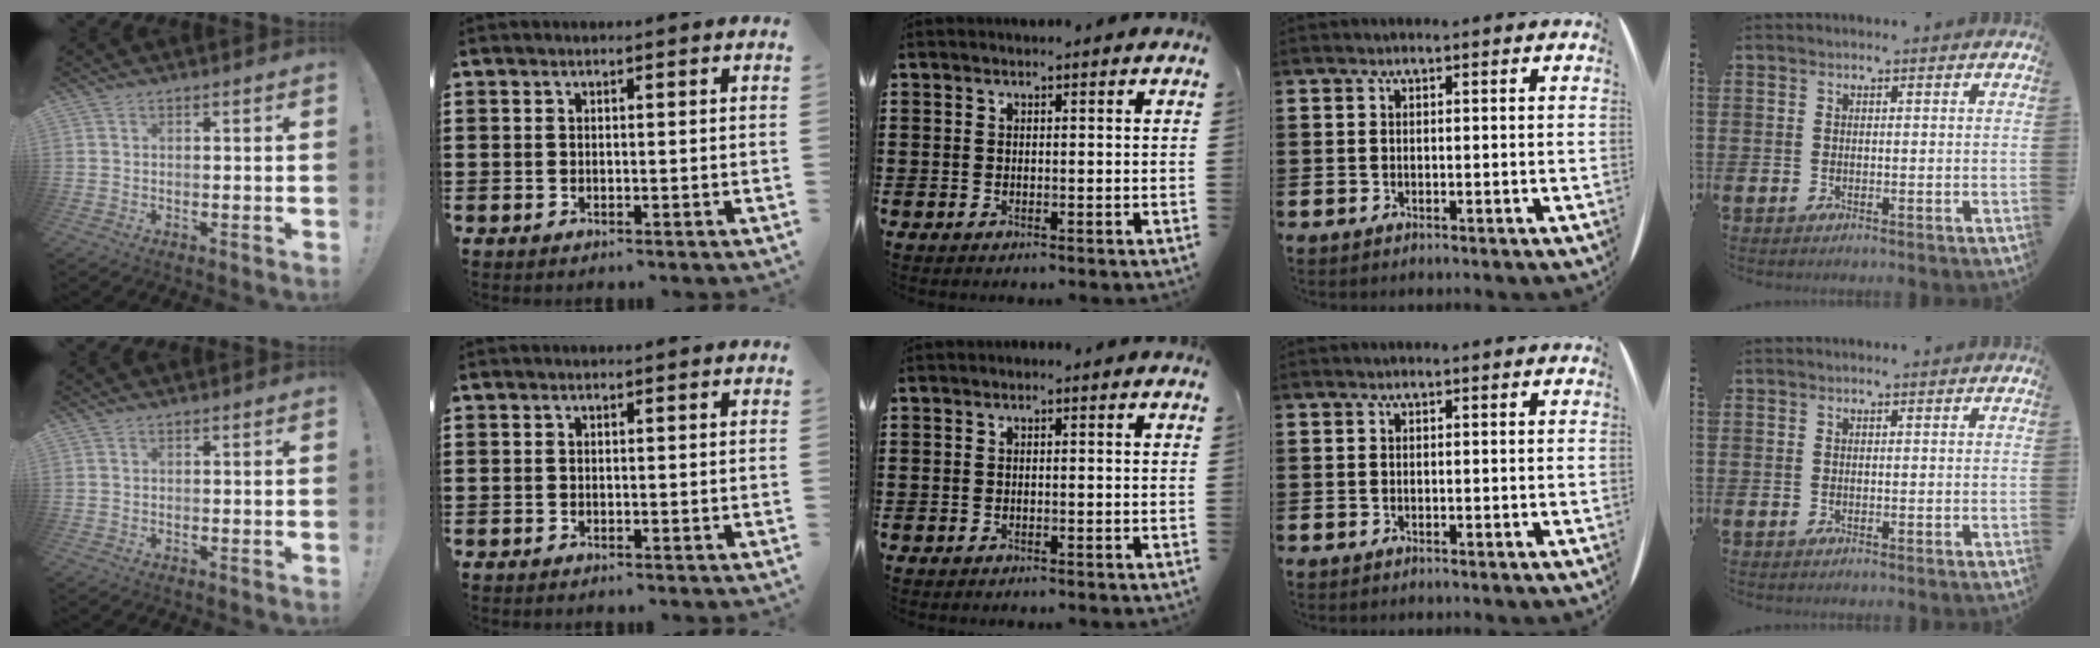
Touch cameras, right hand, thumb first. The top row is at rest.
{}